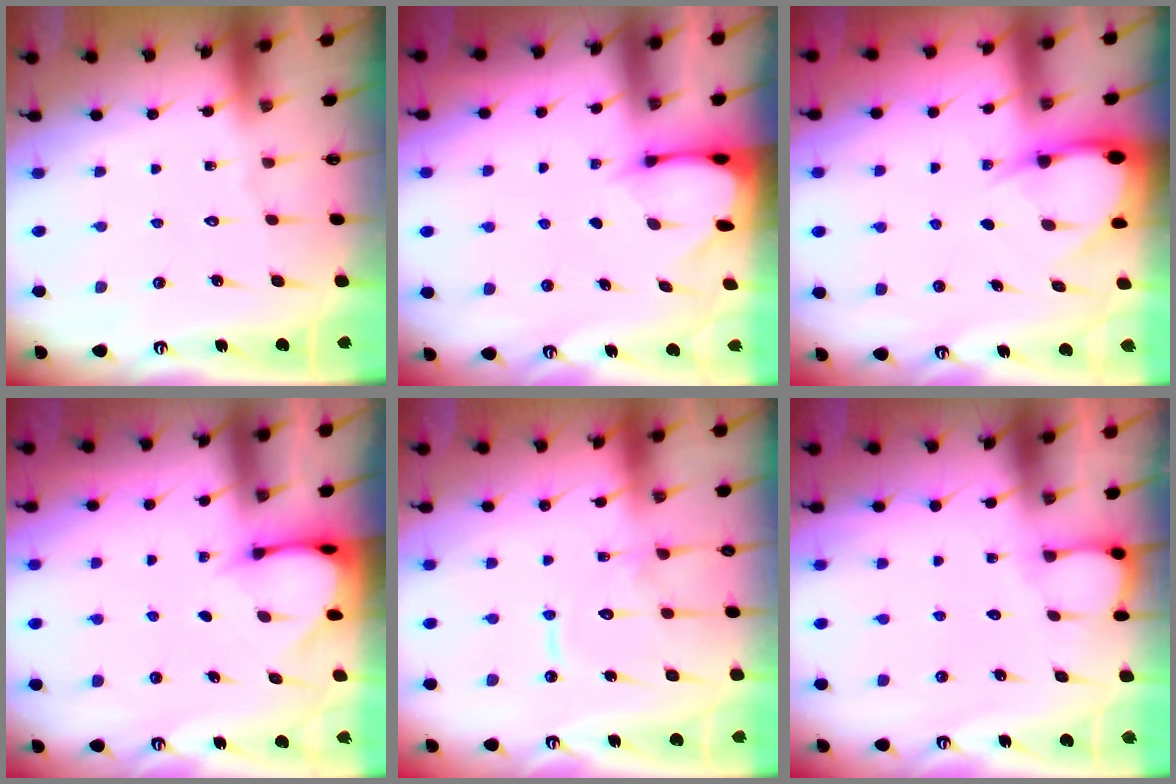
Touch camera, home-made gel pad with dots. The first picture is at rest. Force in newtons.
{"total": 2.4, "press": 2.4, "slide": 0.3}
{"total": 5.0, "press": 5.0, "slide": 0.8}
{"total": 3.4, "press": 3.4, "slide": 0.2}
{"total": 11.3, "press": 11.2, "slide": 1.2}
{"total": 2.7, "press": 2.7, "slide": 0.3}